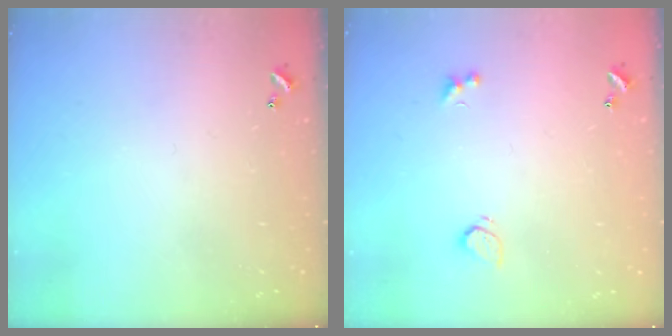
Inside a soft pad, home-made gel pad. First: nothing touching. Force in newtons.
{"total": 2.1, "press": 1.8, "slide": 1.2}